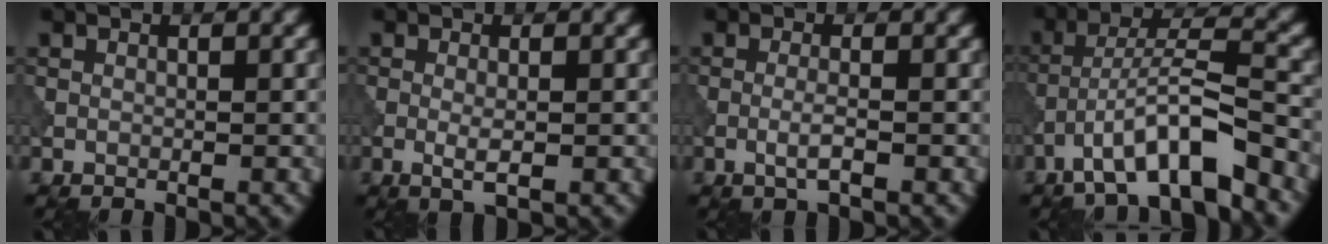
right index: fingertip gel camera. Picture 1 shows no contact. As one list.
[{"total": 1.9, "force": [-0.4, 0.4, 1.8], "torque": [-0.034, -0.003, -0.009]}, {"total": 1.8, "force": [-0.6, 0.2, 1.6], "torque": [-0.034, 0.001, -0.018]}, {"total": 7.8, "force": [-4.9, 1.5, 5.9], "torque": [-0.099, 0.018, -0.083]}]